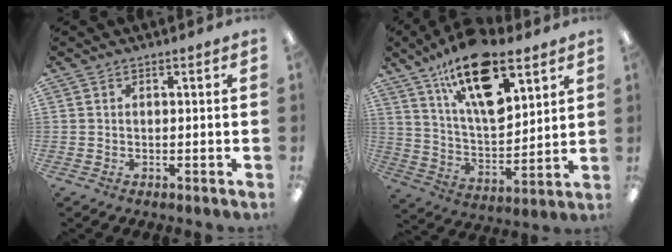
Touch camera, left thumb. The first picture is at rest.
{"total": 20.2, "force": [12.3, 8.5, 13.6], "torque": [-0.238, -0.060, 0.209]}